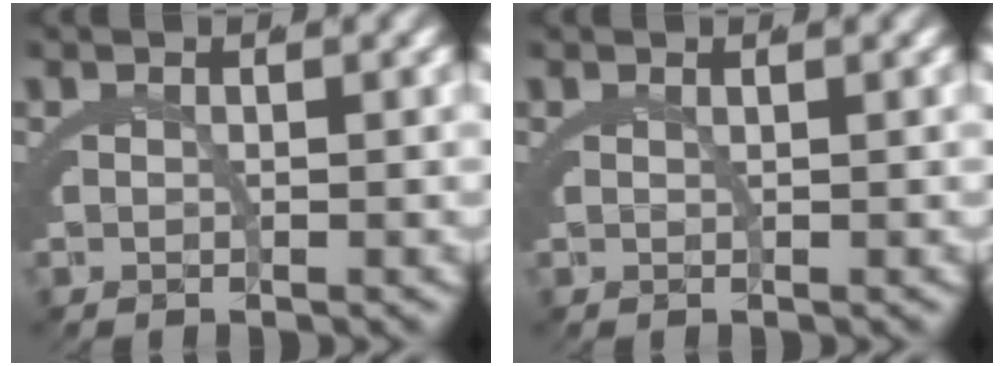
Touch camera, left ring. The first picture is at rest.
{"total": 0.8, "force": [0.5, -0.7, 0.2], "torque": [-0.003, 0.000, 0.011]}